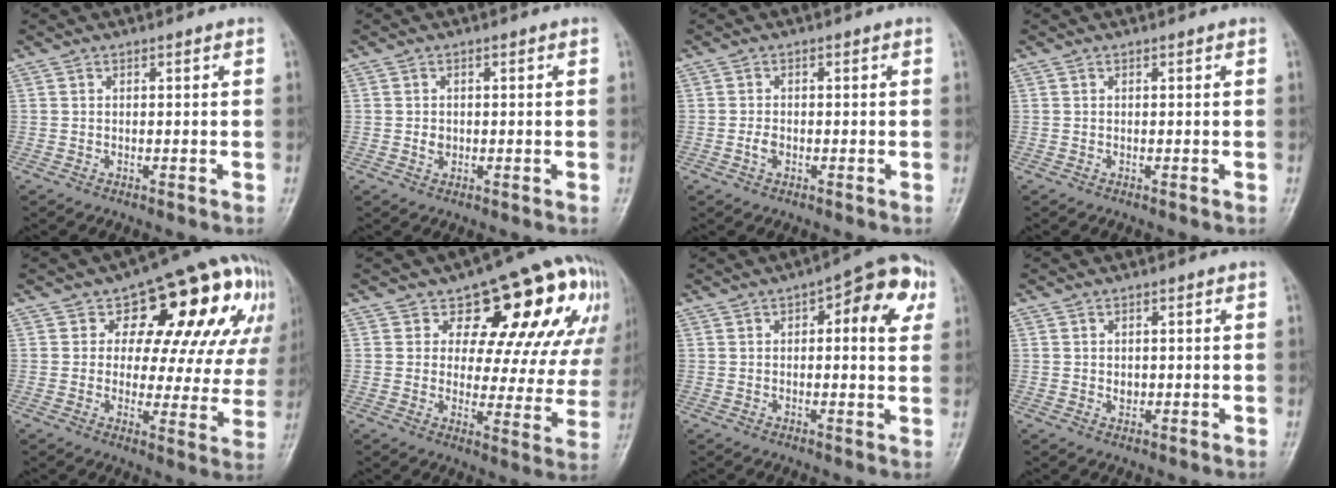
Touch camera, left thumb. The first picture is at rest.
{"total": 1.2, "force": [-0.3, 1.1, 0.4], "torque": [-0.007, 0.001, -0.005]}
{"total": 1.3, "force": [-0.7, 0.9, 0.7], "torque": [-0.018, 0.004, -0.015]}
{"total": 0.0}
{"total": 19.8, "force": [7.3, 10.6, 15.1], "torque": [-0.126, 0.000, 0.089]}
{"total": 19.4, "force": [9.2, 10.1, 13.8], "torque": [-0.116, -0.025, 0.114]}
{"total": 11.3, "force": [3.8, 4.3, 9.8], "torque": [-0.095, 0.016, 0.038]}
{"total": 1.1, "force": [-0.1, 1.0, 0.5], "torque": [-0.006, -0.001, 0.001]}